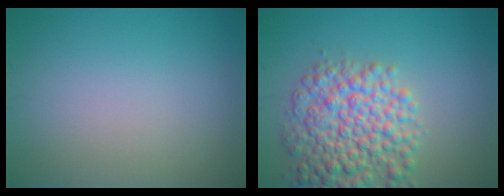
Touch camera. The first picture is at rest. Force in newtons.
{"total": 7.5, "press": 7.5, "slide": 0.3}